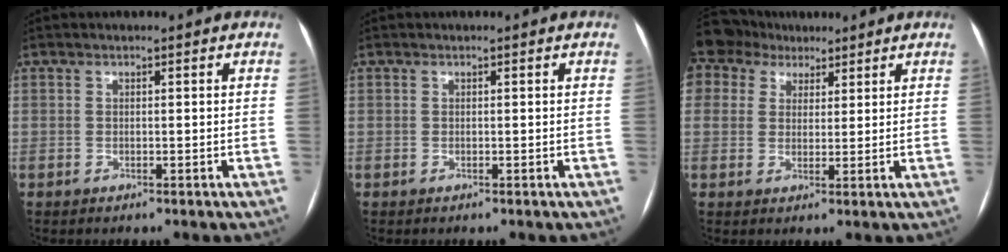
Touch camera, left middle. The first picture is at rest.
{"total": 0.0}
{"total": 9.2, "force": [6.3, 6.5, 1.8], "torque": [-0.046, 0.042, 0.119]}